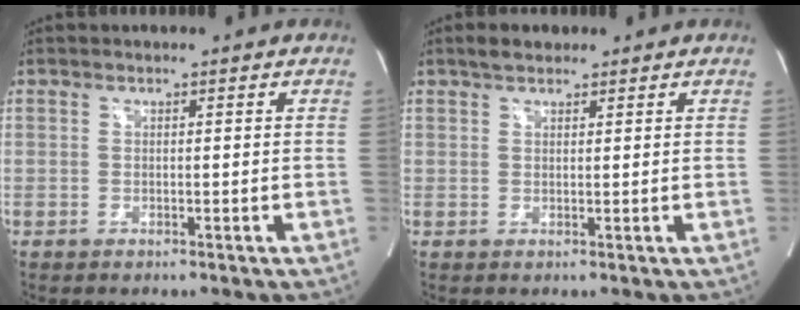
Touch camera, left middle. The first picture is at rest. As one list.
[{"total": 2.6, "force": [2.0, 1.2, 1.1], "torque": [-0.024, 0.013, 0.031]}]